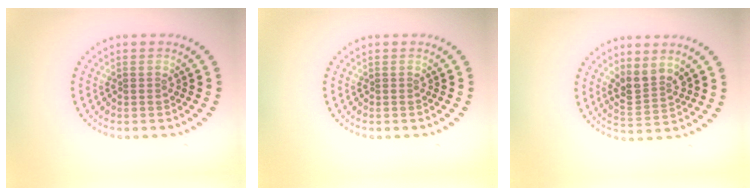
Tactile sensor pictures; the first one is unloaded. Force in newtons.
{"total": 0.0}
{"total": 3.0, "press": 2.6, "slide": 1.5}